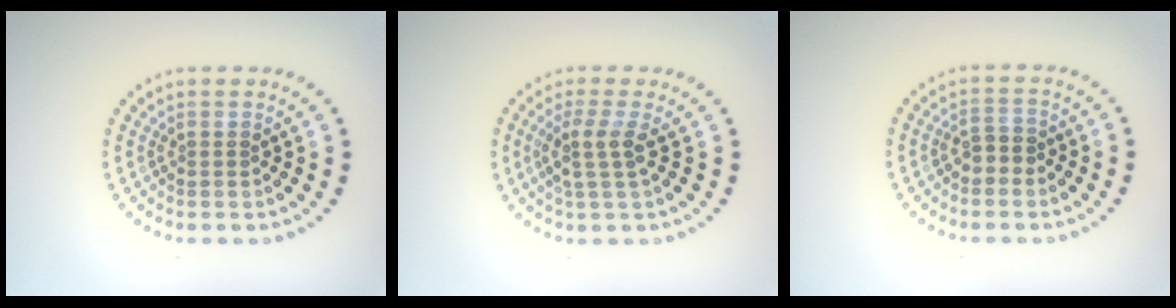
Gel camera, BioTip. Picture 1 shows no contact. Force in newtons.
{"total": 2.5, "press": 2.0, "slide": 1.6}
{"total": 1.8, "press": 1.7, "slide": 0.6}